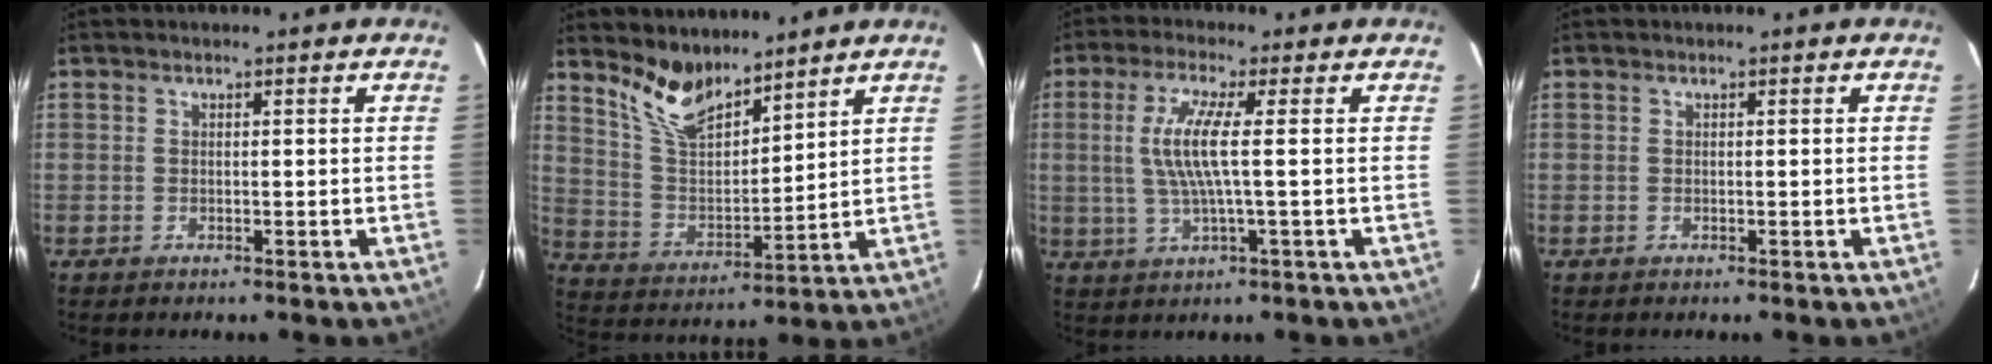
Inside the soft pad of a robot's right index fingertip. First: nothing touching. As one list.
[{"total": 10.6, "force": [8.7, 3.5, 4.9], "torque": [-0.100, -0.001, 0.175]}, {"total": 7.6, "force": [0.5, -0.1, 7.6], "torque": [-0.152, -0.004, 0.013]}, {"total": 0.0}]